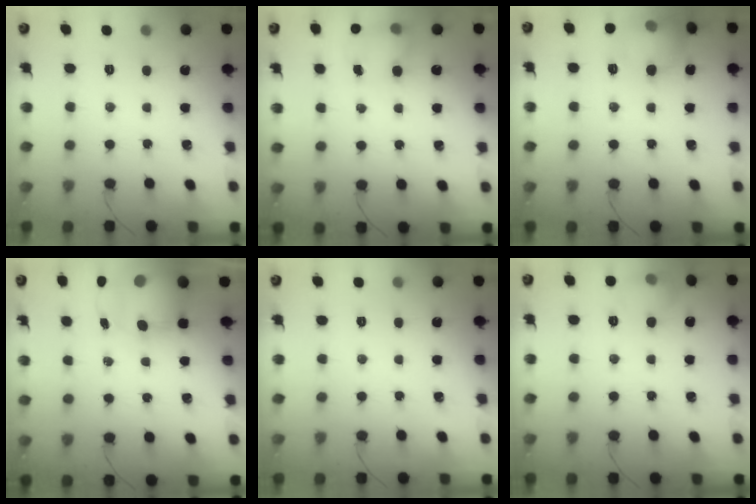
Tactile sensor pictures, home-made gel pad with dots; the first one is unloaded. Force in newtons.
{"total": 6.9, "press": 6.9, "slide": 0.7}
{"total": 12.2, "press": 12.0, "slide": 1.9}
{"total": 8.2, "press": 8.1, "slide": 1.5}
{"total": 0.0}
{"total": 6.8, "press": 6.6, "slide": 1.3}